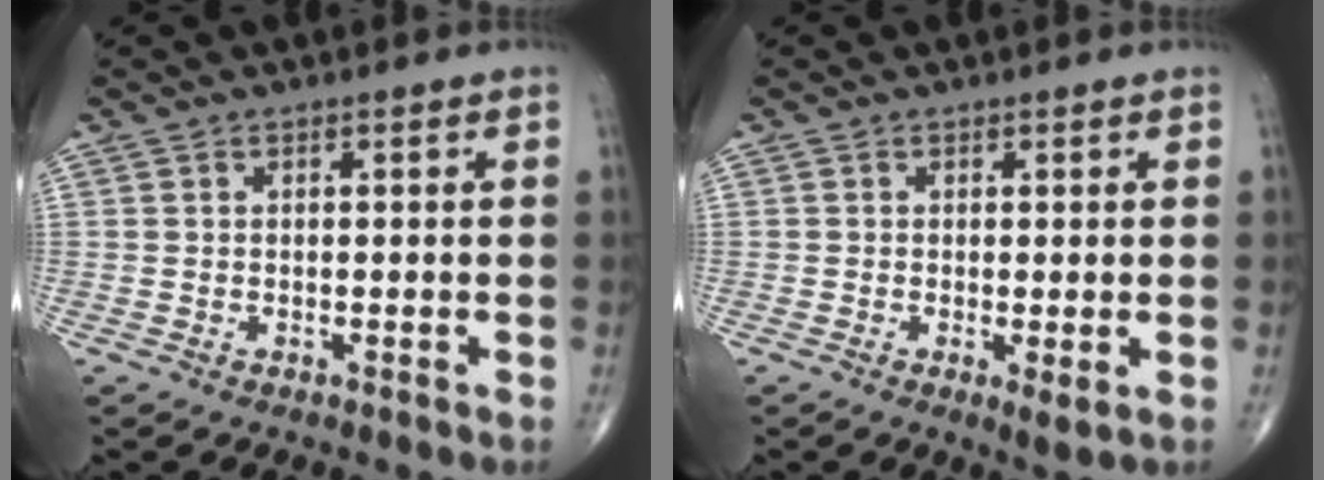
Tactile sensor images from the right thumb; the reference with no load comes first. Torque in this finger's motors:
{"motor_torque": [-0.02, 0.13, -0.21, -0.07, 0.01]}